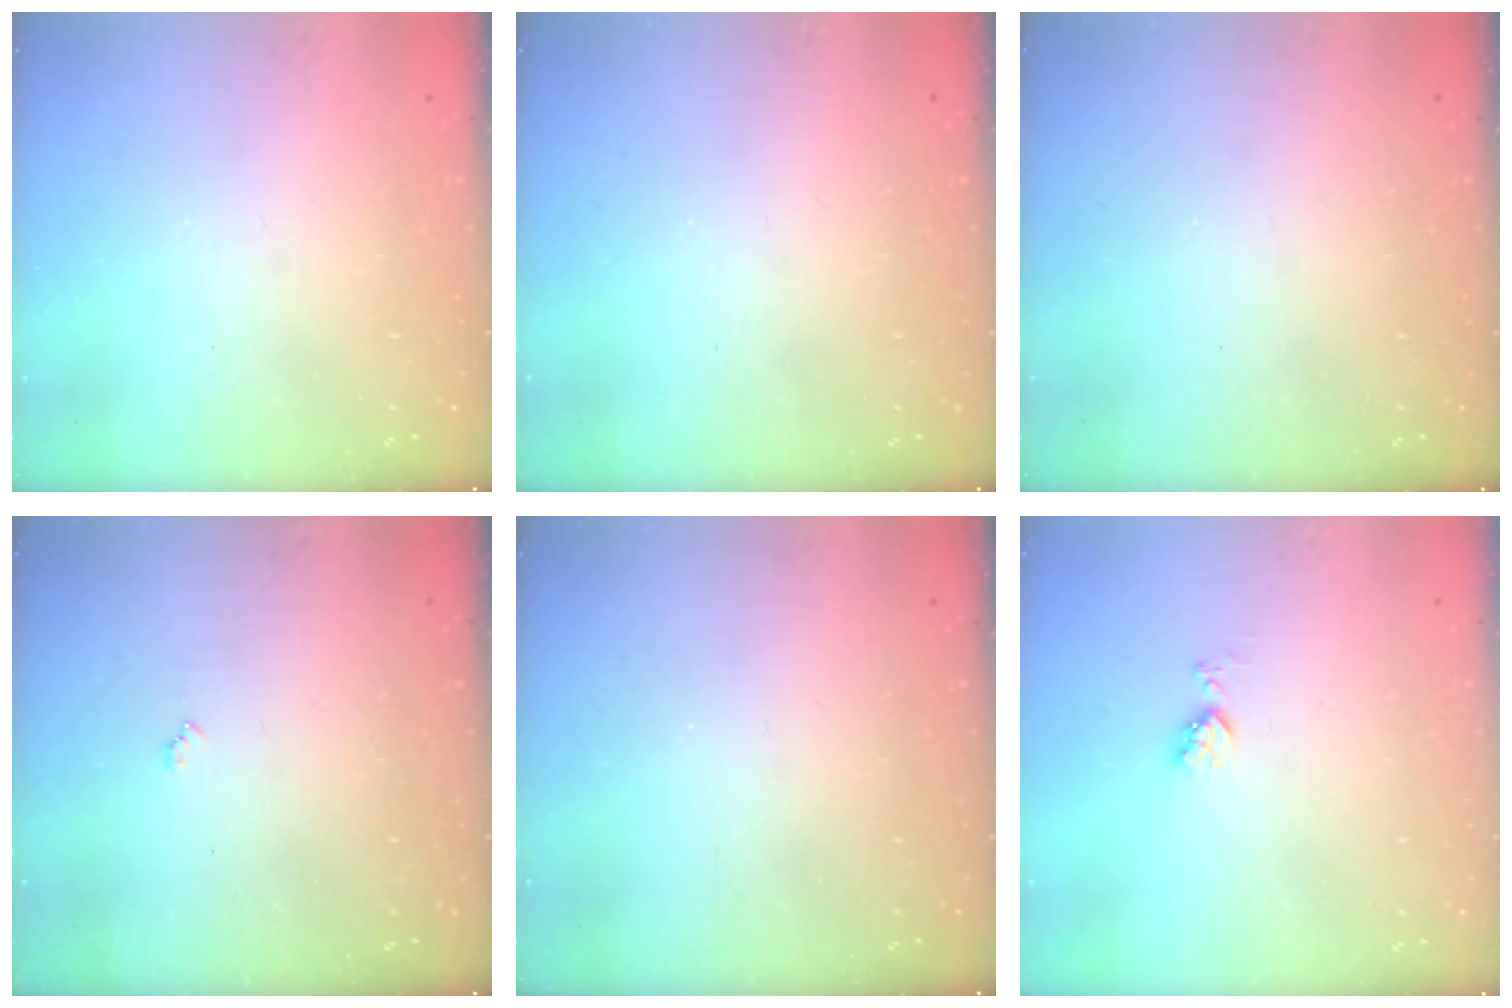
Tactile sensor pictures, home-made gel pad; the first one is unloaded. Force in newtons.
{"total": 0.0}
{"total": 0.0}
{"total": 3.7, "press": 3.7, "slide": 0.4}
{"total": 0.0}
{"total": 3.7, "press": 3.7, "slide": 0.6}